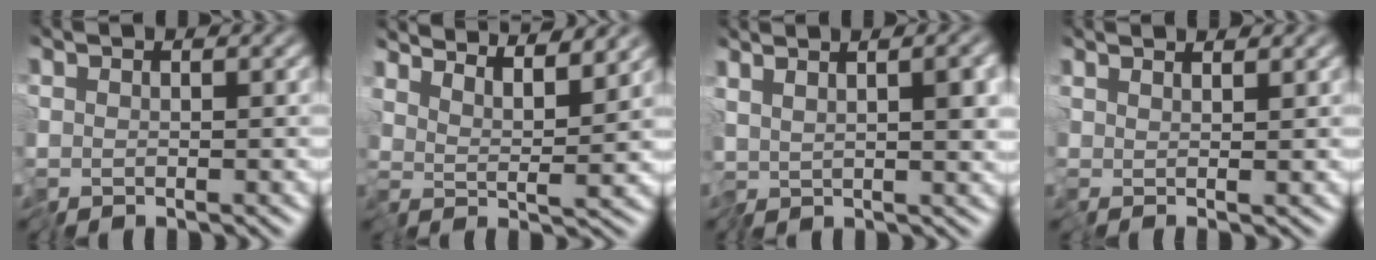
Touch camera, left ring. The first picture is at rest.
{"total": 6.8, "force": [5.9, 0.8, 3.2], "torque": [-0.051, 0.004, 0.070]}
{"total": 4.9, "force": [1.0, 1.4, 4.6], "torque": [-0.076, 0.007, 0.016]}
{"total": 1.7, "force": [1.6, -0.4, 0.4], "torque": [-0.010, 0.005, 0.023]}